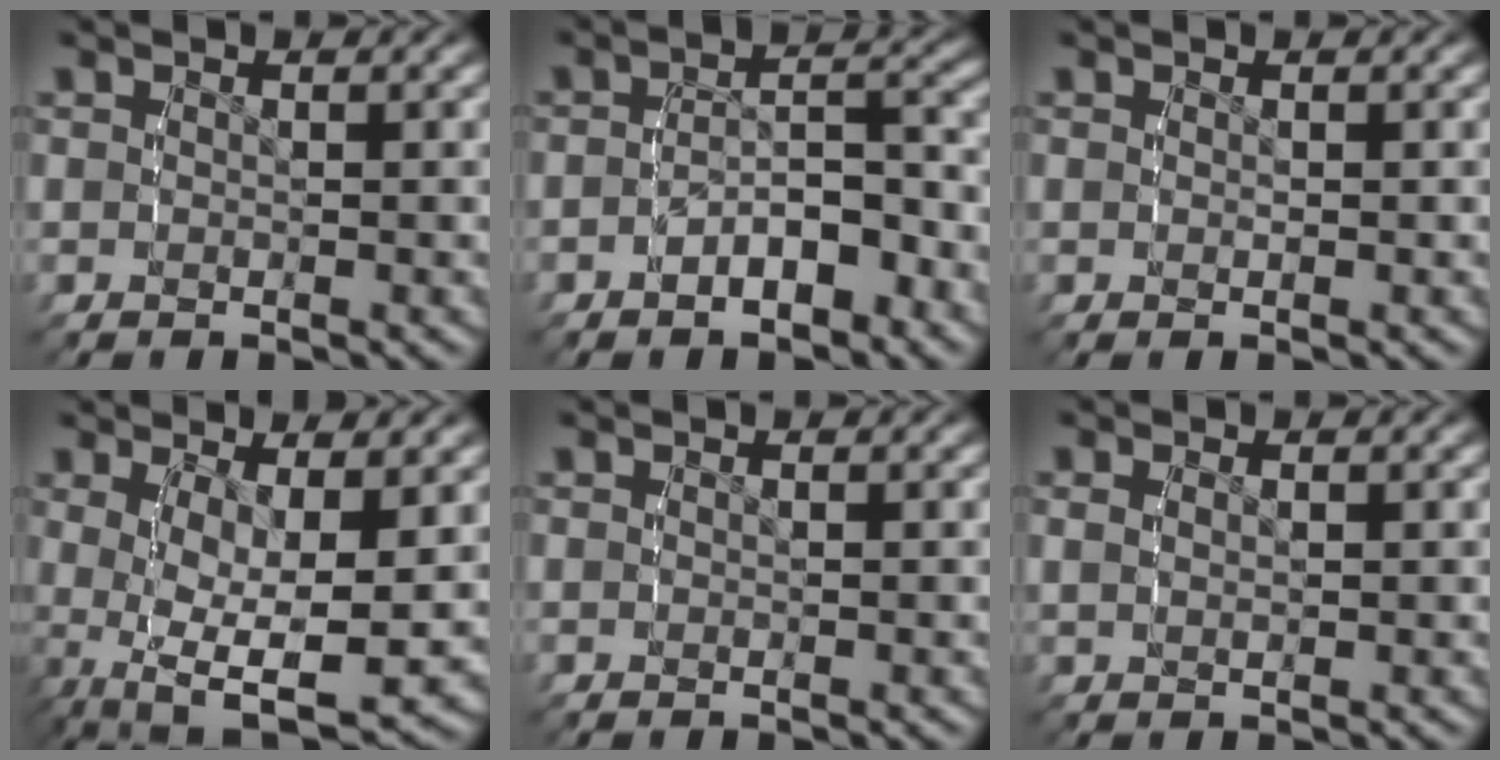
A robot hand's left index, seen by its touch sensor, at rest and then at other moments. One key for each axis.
{"total": 4.0, "fx": -2.9, "fy": 1.5, "fz": 2.4, "tx": -0.035, "ty": -0.004, "tz": -0.041}
{"total": 0.0}
{"total": 7.5, "fx": -1.3, "fy": 3.5, "fz": 6.5, "tx": -0.136, "ty": -0.047, "tz": 0.003}
{"total": 0.0}
{"total": 0.9, "fx": 0.5, "fy": 0.1, "fz": 0.7, "tx": -0.013, "ty": -0.005, "tz": 0.015}